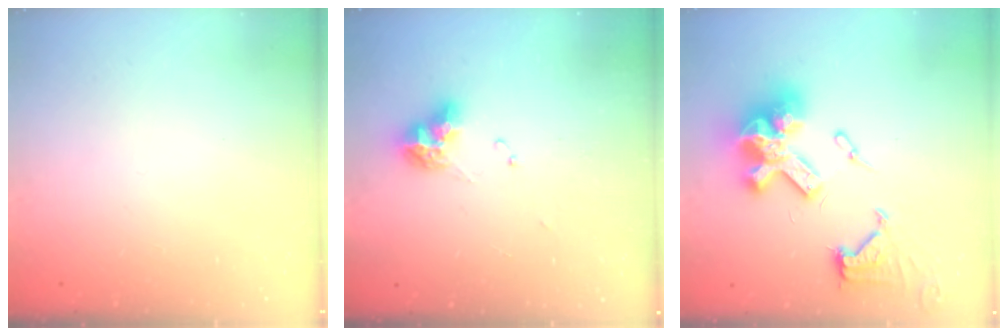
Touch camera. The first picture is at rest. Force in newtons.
{"total": 9.0, "press": 8.9, "slide": 0.9}
{"total": 20.4, "press": 20.3, "slide": 2.1}